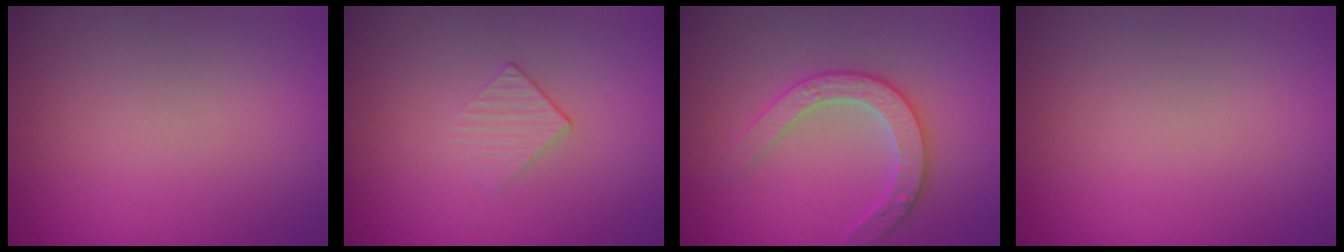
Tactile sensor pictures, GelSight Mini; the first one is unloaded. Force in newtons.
{"total": 1.2, "press": 0.5, "slide": 1.1}
{"total": 2.8, "press": 2.7, "slide": 0.6}
{"total": 0.0}